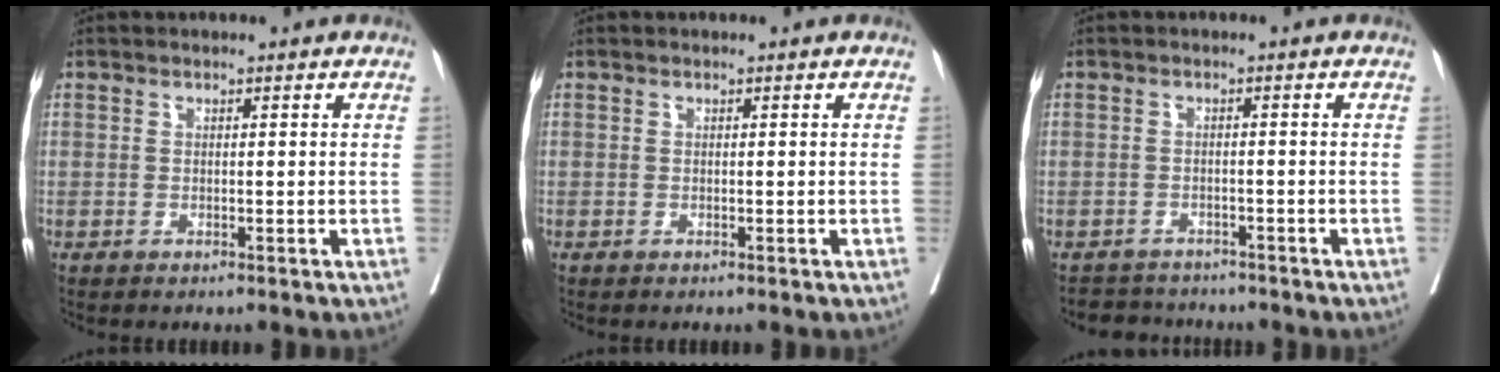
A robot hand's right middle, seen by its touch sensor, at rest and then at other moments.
{"total": 0.0}
{"total": 3.7, "force": [-3.5, 1.2, -0.6], "torque": [0.014, -0.001, -0.057]}